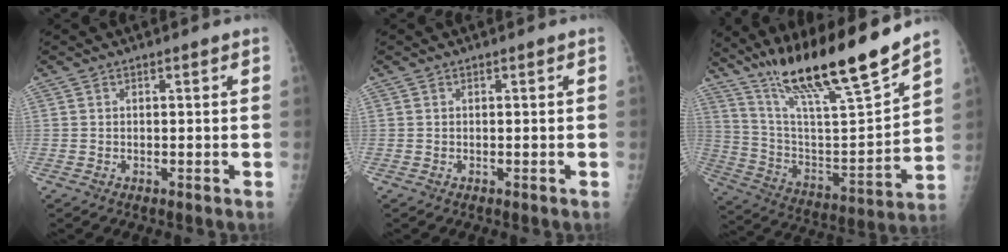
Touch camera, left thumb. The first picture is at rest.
{"total": 0.0}
{"total": 23.9, "force": [18.0, 2.6, 15.5], "torque": [-0.244, -0.070, 0.320]}